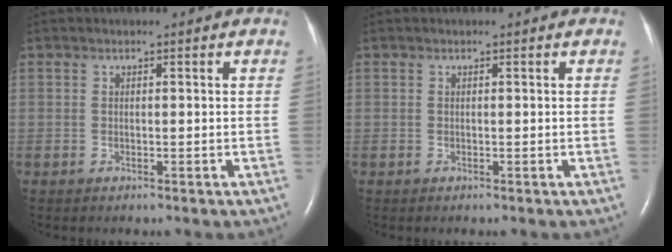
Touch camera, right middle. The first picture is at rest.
{"total": 0.0}